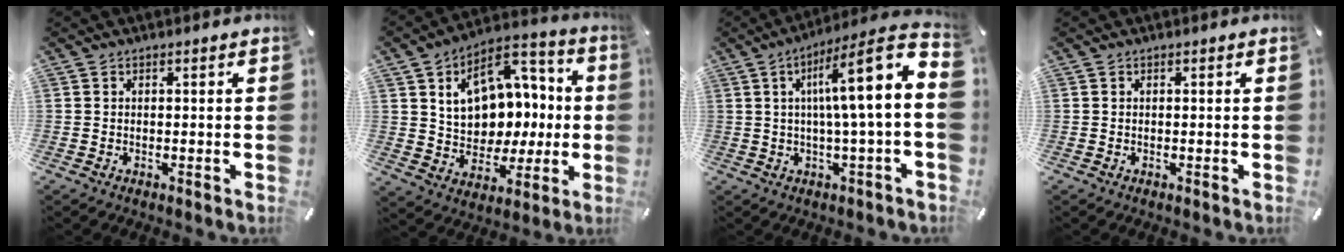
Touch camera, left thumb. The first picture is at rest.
{"total": 14.8, "force": [3.1, 12.1, 8.0], "torque": [-0.109, -0.014, 0.065]}
{"total": 14.9, "force": [3.7, 1.3, 14.4], "torque": [-0.223, -0.039, 0.038]}
{"total": 0.0}